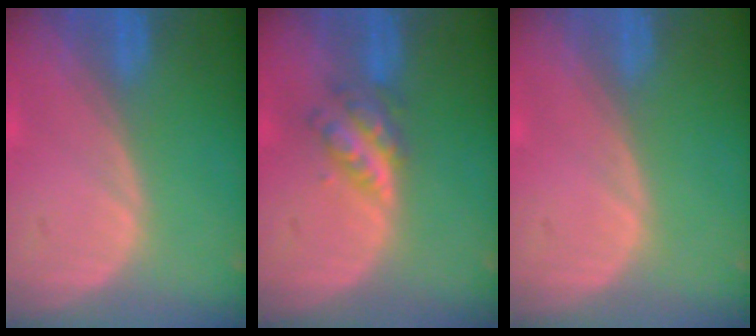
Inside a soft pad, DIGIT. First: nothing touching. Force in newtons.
{"total": 4.7, "press": 4.4, "slide": 1.5}
{"total": 0.0}